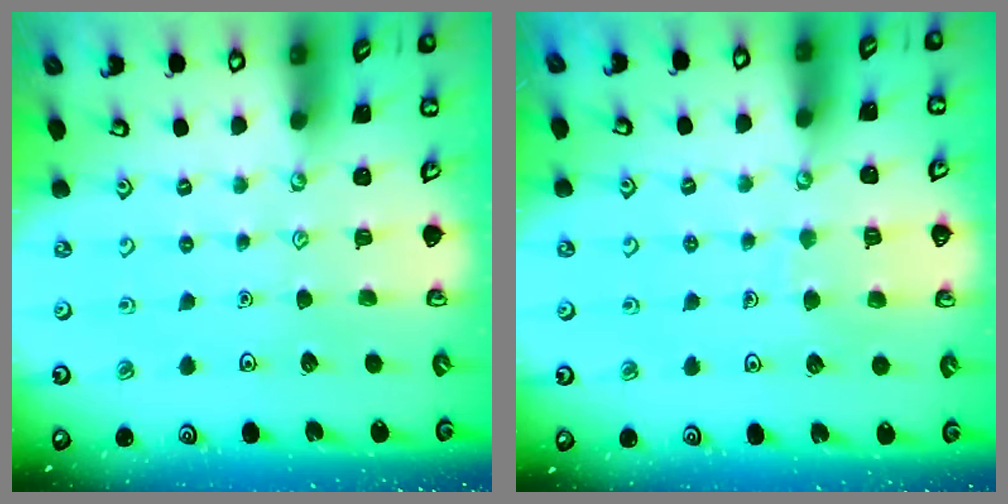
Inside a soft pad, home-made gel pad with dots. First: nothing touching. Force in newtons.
{"total": 6.1, "press": 6.1, "slide": 0.5}